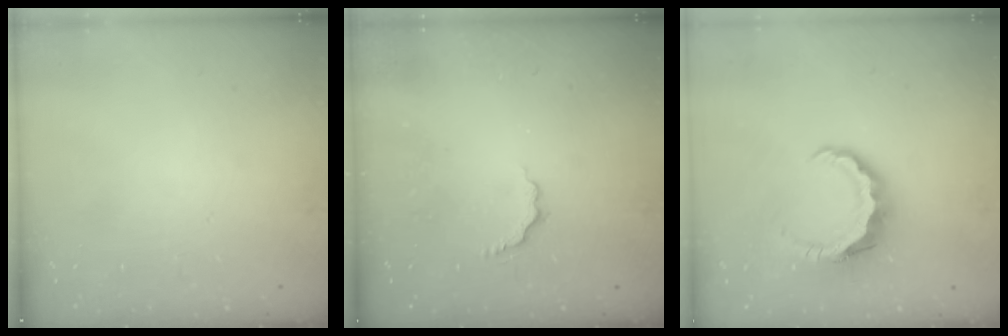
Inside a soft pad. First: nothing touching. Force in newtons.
{"total": 2.8, "press": 2.6, "slide": 0.9}
{"total": 8.0, "press": 7.9, "slide": 1.1}